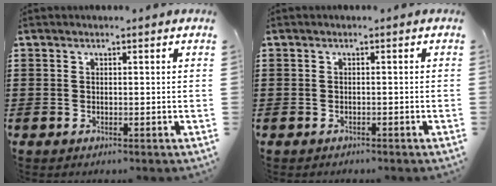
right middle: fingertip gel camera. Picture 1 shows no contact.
{"total": 0.7, "force": [-0.7, 0.0, 0.0], "torque": [-0.001, -0.001, -0.014]}